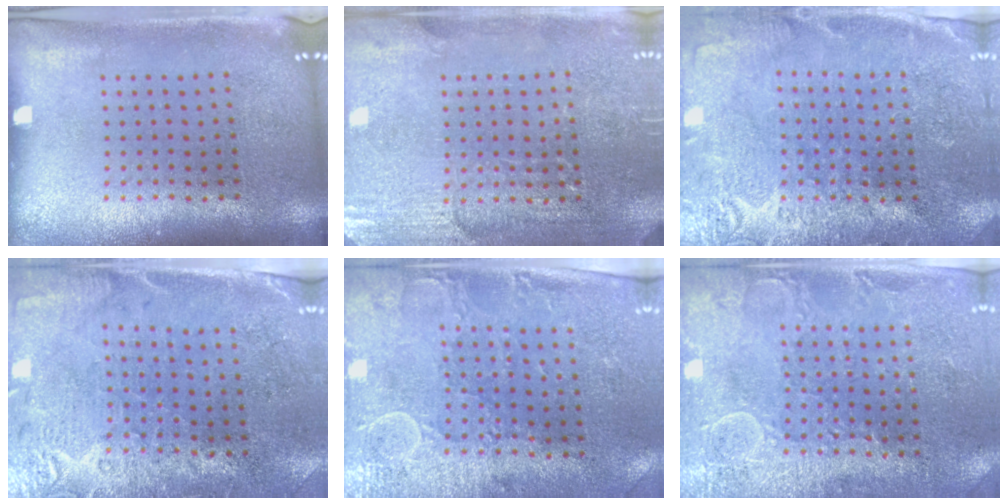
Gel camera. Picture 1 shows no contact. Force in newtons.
{"total": 2.9, "press": 2.8, "slide": 0.6}
{"total": 2.8, "press": 2.8, "slide": 0.1}
{"total": 2.7, "press": 2.4, "slide": 1.4}
{"total": 3.0, "press": 2.4, "slide": 1.7}
{"total": 2.8, "press": 2.7, "slide": 0.8}